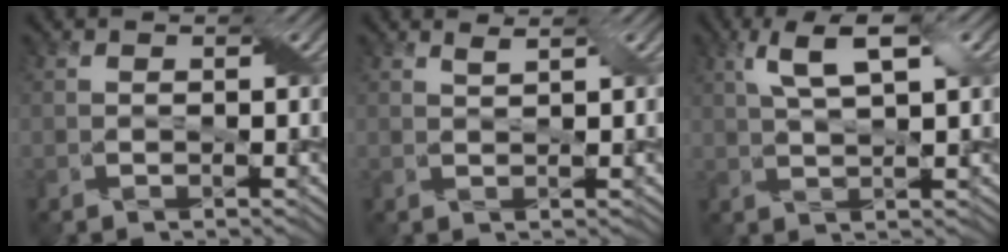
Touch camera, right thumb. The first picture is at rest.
{"total": 1.3, "force": [1.1, -0.7, 0.0], "torque": [-0.009, 0.002, 0.020]}
{"total": 5.2, "force": [2.7, 1.0, 4.3], "torque": [-0.091, 0.010, 0.048]}